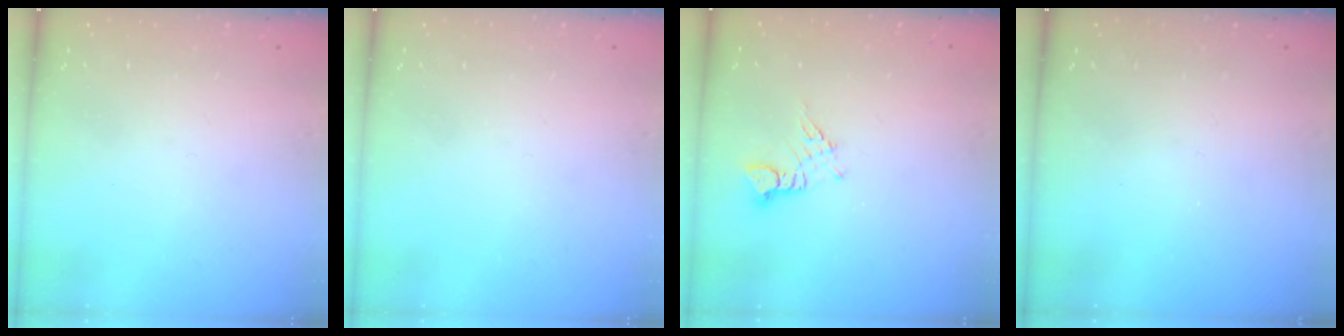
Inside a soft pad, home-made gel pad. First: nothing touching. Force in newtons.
{"total": 0.0}
{"total": 3.1, "press": 3.1, "slide": 0.4}
{"total": 0.0}